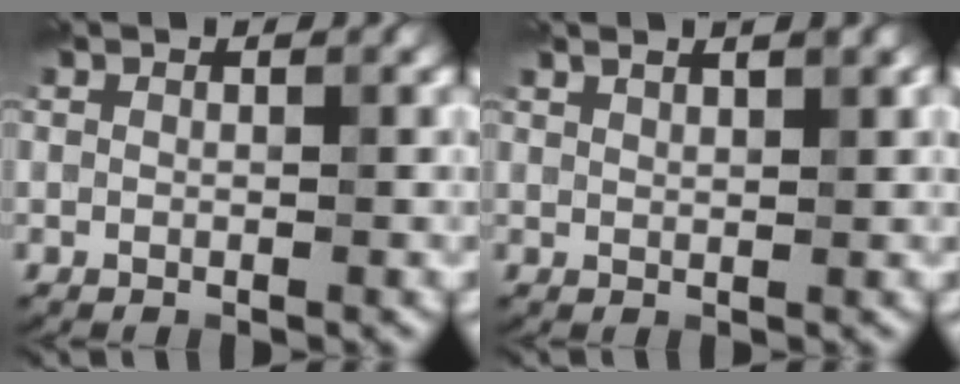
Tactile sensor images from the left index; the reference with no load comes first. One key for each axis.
{"total": 2.2, "fx": 1.5, "fy": 0.6, "fz": 1.5, "tx": -0.010, "ty": 0.002, "tz": 0.016}